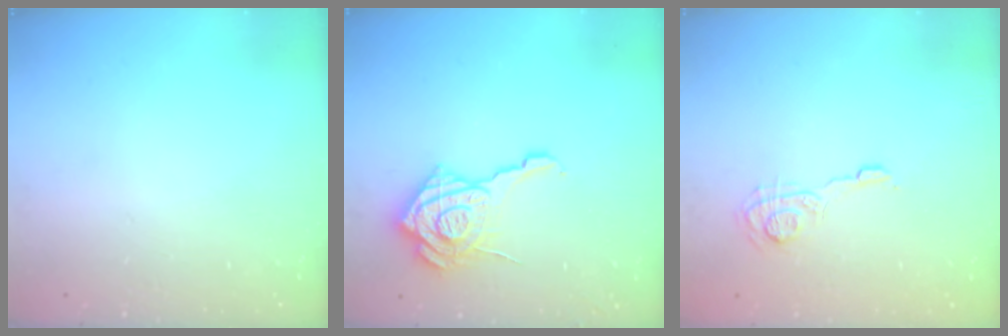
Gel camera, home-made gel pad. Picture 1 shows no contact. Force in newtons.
{"total": 17.8, "press": 17.8, "slide": 1.5}
{"total": 8.6, "press": 8.5, "slide": 1.1}